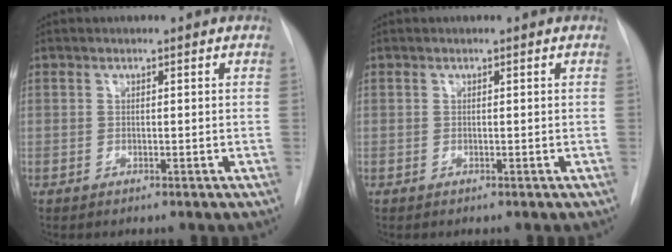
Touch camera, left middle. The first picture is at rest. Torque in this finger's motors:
{"motor_torque": [-0.05, 0.04, 0.03, 0.00]}